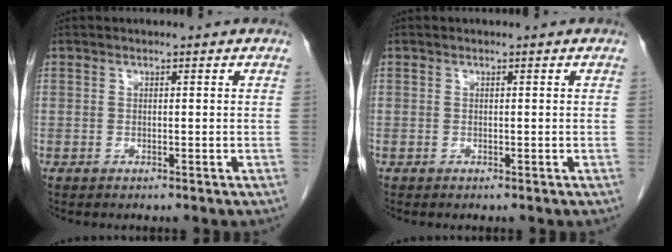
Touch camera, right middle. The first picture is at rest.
{"total": 0.0}